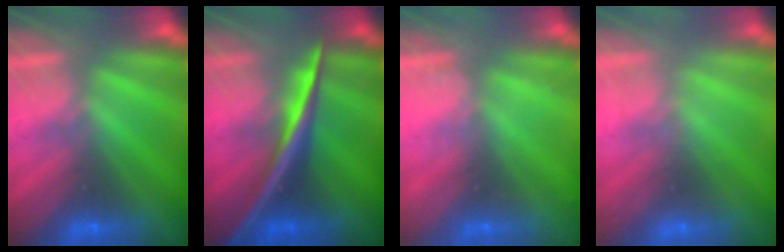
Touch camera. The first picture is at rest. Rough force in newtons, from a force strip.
{"total": 2.6}
{"total": 2.2}
{"total": 2.3}